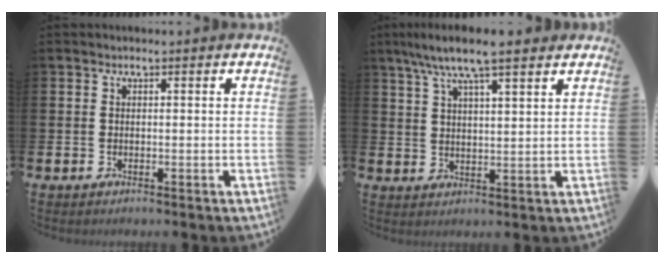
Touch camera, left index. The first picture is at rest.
{"total": 7.5, "force": [6.4, 0.8, 3.8], "torque": [-0.082, -0.018, 0.113]}